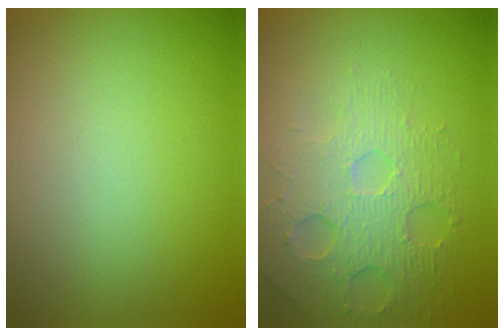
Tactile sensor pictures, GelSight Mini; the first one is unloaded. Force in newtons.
{"total": 4.9, "press": 4.1, "slide": 2.7}